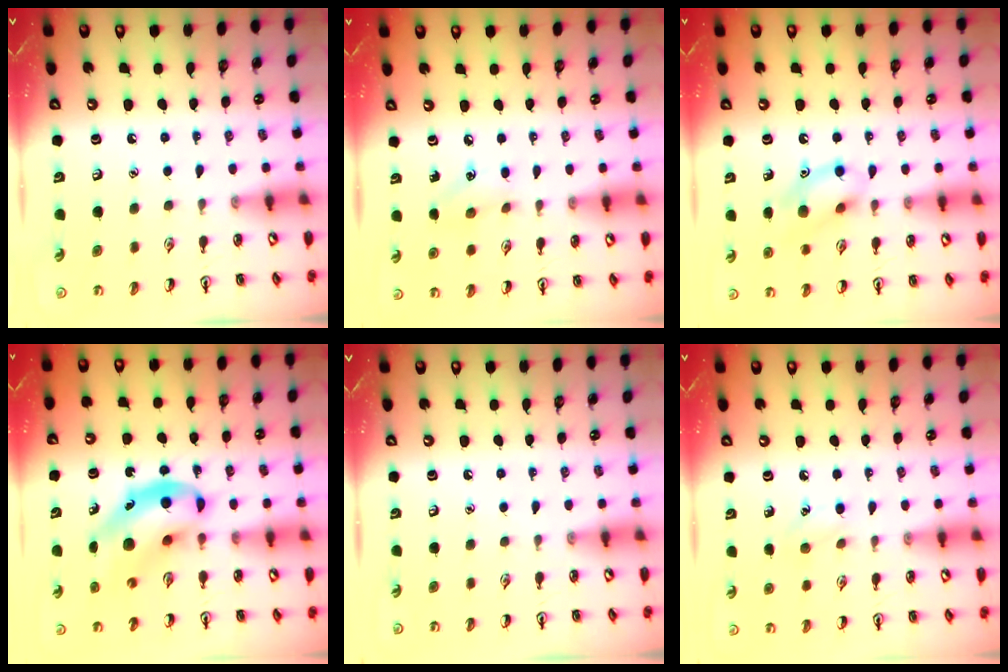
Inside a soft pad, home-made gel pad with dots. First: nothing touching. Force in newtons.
{"total": 5.7, "press": 5.4, "slide": 1.9}
{"total": 10.7, "press": 10.6, "slide": 1.4}
{"total": 10.6, "press": 10.2, "slide": 2.9}
{"total": 0.0}
{"total": 7.3, "press": 7.0, "slide": 2.2}